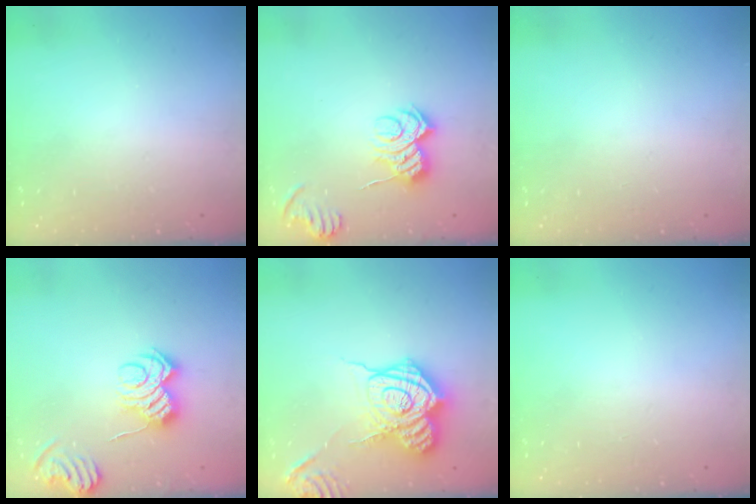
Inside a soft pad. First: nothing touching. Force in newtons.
{"total": 8.3, "press": 8.2, "slide": 0.8}
{"total": 0.0}
{"total": 9.6, "press": 9.6, "slide": 0.5}
{"total": 18.9, "press": 18.9, "slide": 1.5}
{"total": 0.0}